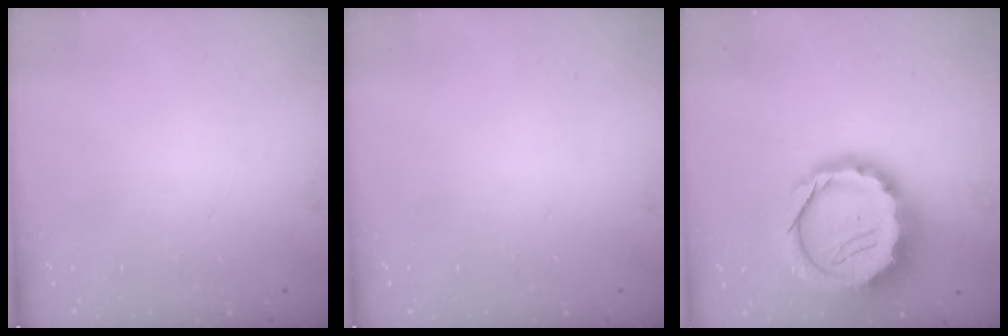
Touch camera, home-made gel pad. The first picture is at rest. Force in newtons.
{"total": 0.0}
{"total": 18.8, "press": 18.4, "slide": 4.0}